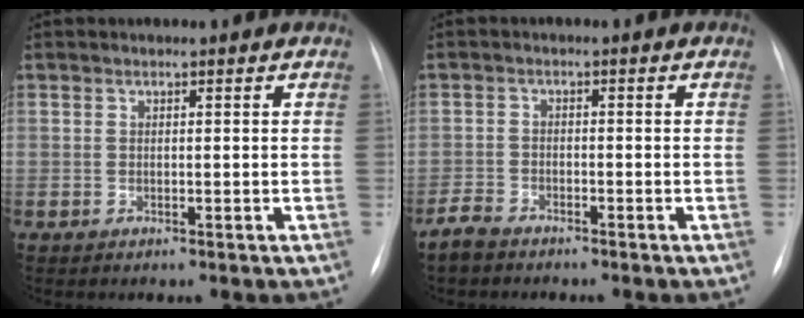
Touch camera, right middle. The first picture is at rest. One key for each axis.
{"total": 2.8, "fx": -2.4, "fy": 1.2, "fz": 0.8, "tx": -0.024, "ty": 0.000, "tz": -0.044}